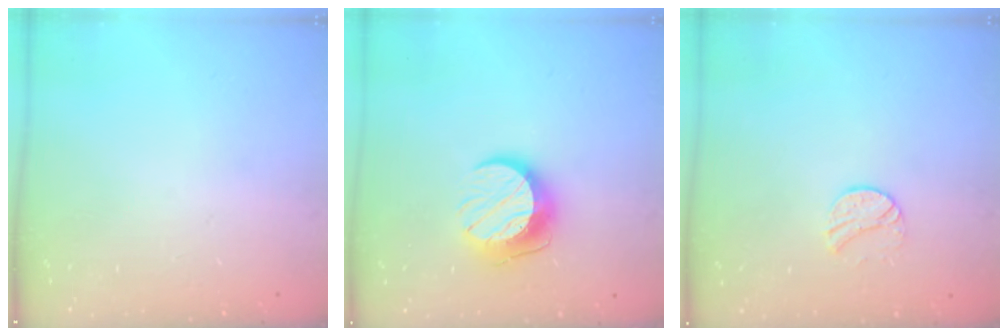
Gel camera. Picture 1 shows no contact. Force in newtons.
{"total": 10.9, "press": 10.9, "slide": 0.1}
{"total": 8.0, "press": 8.0, "slide": 0.6}